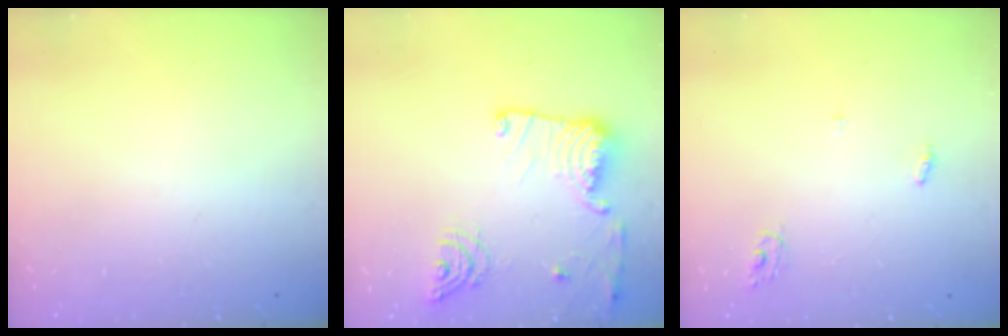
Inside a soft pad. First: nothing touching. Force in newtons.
{"total": 15.8, "press": 15.7, "slide": 0.9}
{"total": 3.7, "press": 3.7, "slide": 0.2}